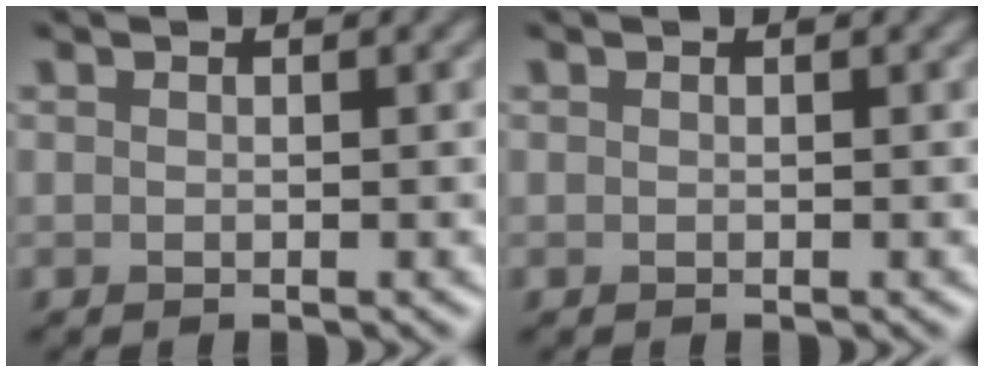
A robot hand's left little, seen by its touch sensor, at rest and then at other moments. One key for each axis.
{"total": 0.0}